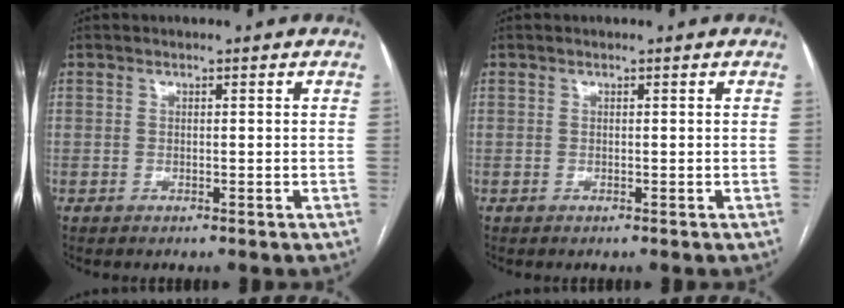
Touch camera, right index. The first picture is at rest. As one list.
[{"total": 0.0}]